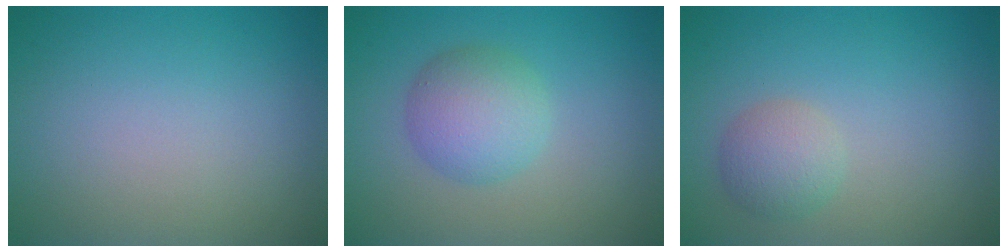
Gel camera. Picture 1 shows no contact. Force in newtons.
{"total": 4.1, "press": 4.1, "slide": 0.1}
{"total": 2.4, "press": 2.4, "slide": 0.1}